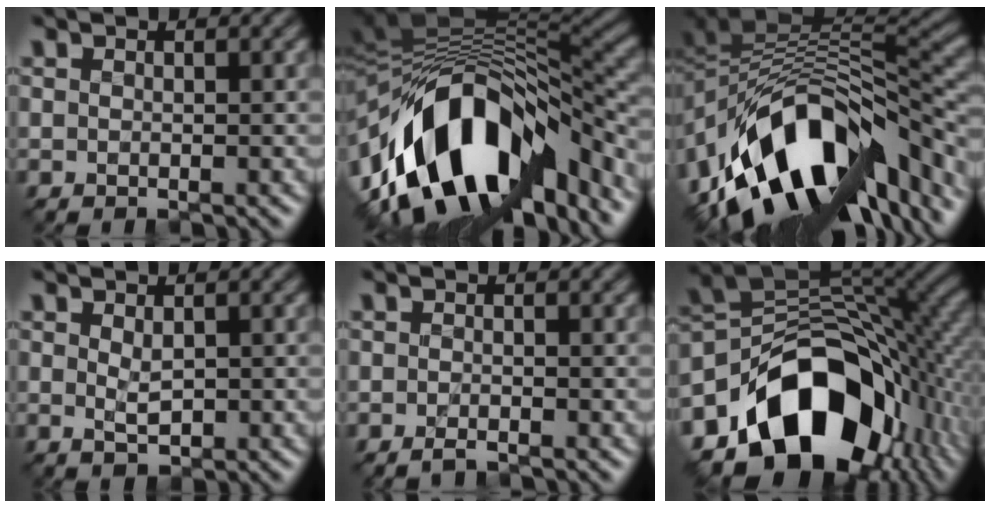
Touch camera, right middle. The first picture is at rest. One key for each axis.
{"total": 14.8, "fx": -6.8, "fy": 7.8, "fz": 10.6, "tx": -0.182, "ty": 0.013, "tz": -0.114}
{"total": 14.3, "fx": -6.8, "fy": 8.2, "fz": 9.6, "tx": -0.173, "ty": 0.009, "tz": -0.110}
{"total": 1.1, "fx": 0.3, "fy": 0.6, "fz": 0.9, "tx": -0.022, "ty": -0.002, "tz": 0.010}
{"total": 1.2, "fx": -1.0, "fy": 0.2, "fz": 0.7, "tx": -0.016, "ty": -0.002, "tz": -0.019}
{"total": 15.2, "fx": -7.5, "fy": 10.1, "fz": 8.5, "tx": -0.133, "ty": 0.000, "tz": -0.127}